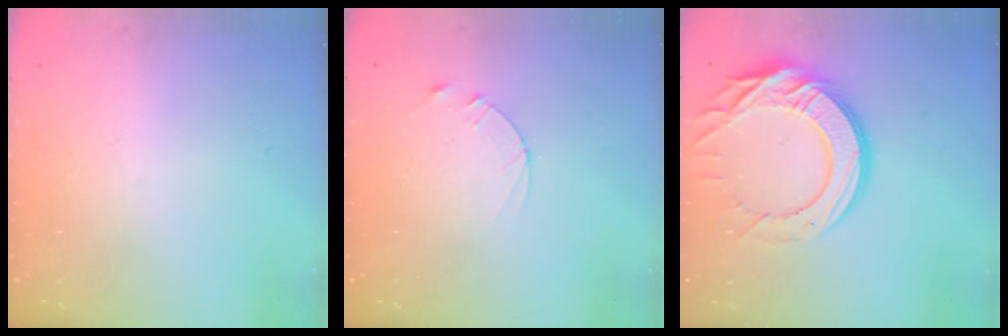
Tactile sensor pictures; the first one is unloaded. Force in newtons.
{"total": 2.4, "press": 2.3, "slide": 0.2}
{"total": 17.9, "press": 17.8, "slide": 1.9}